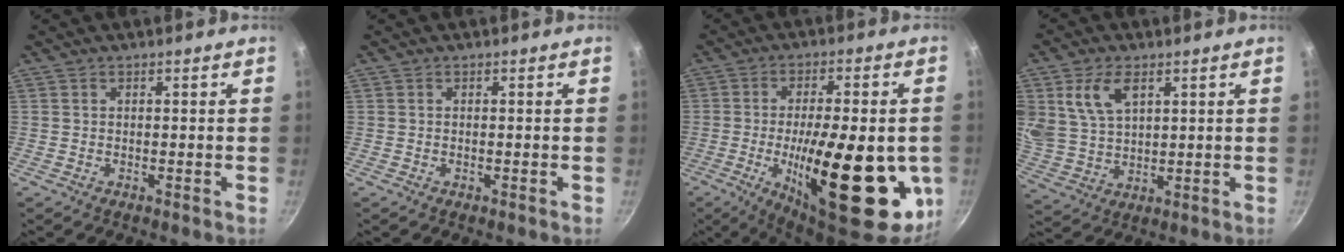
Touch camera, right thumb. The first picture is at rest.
{"total": 0.0}
{"total": 27.5, "force": [-5.8, 9.9, 25.0], "torque": [-0.347, -0.008, -0.072]}
{"total": 9.6, "force": [4.2, 5.8, 6.4], "torque": [-0.114, -0.018, 0.090]}